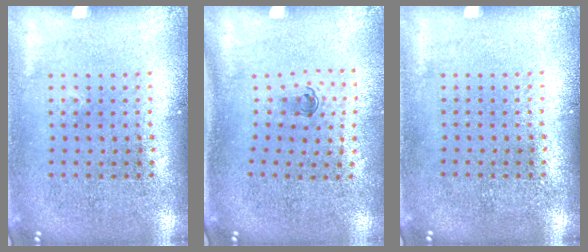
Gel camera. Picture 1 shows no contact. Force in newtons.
{"total": 0.7, "press": 0.3, "slide": 0.6}
{"total": 0.0}